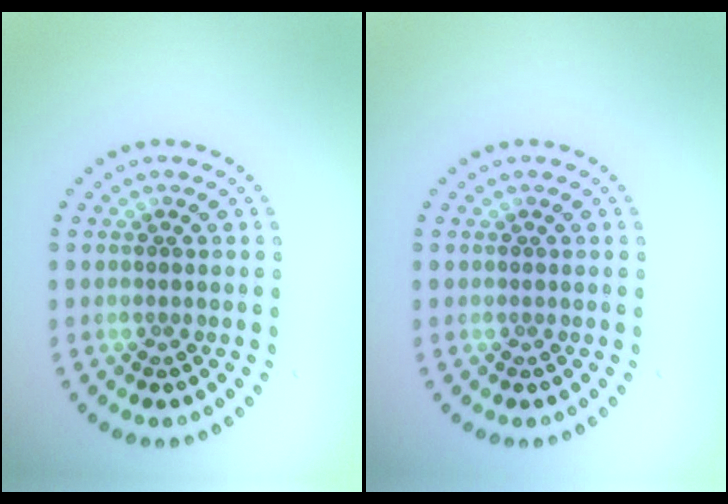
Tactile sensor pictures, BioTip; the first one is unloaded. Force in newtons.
{"total": 0.0}